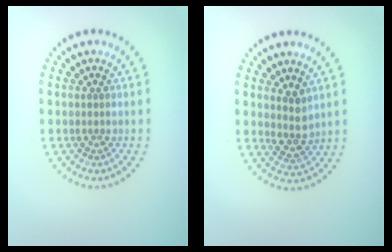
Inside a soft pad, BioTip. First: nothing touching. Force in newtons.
{"total": 2.3, "press": 1.9, "slide": 1.4}